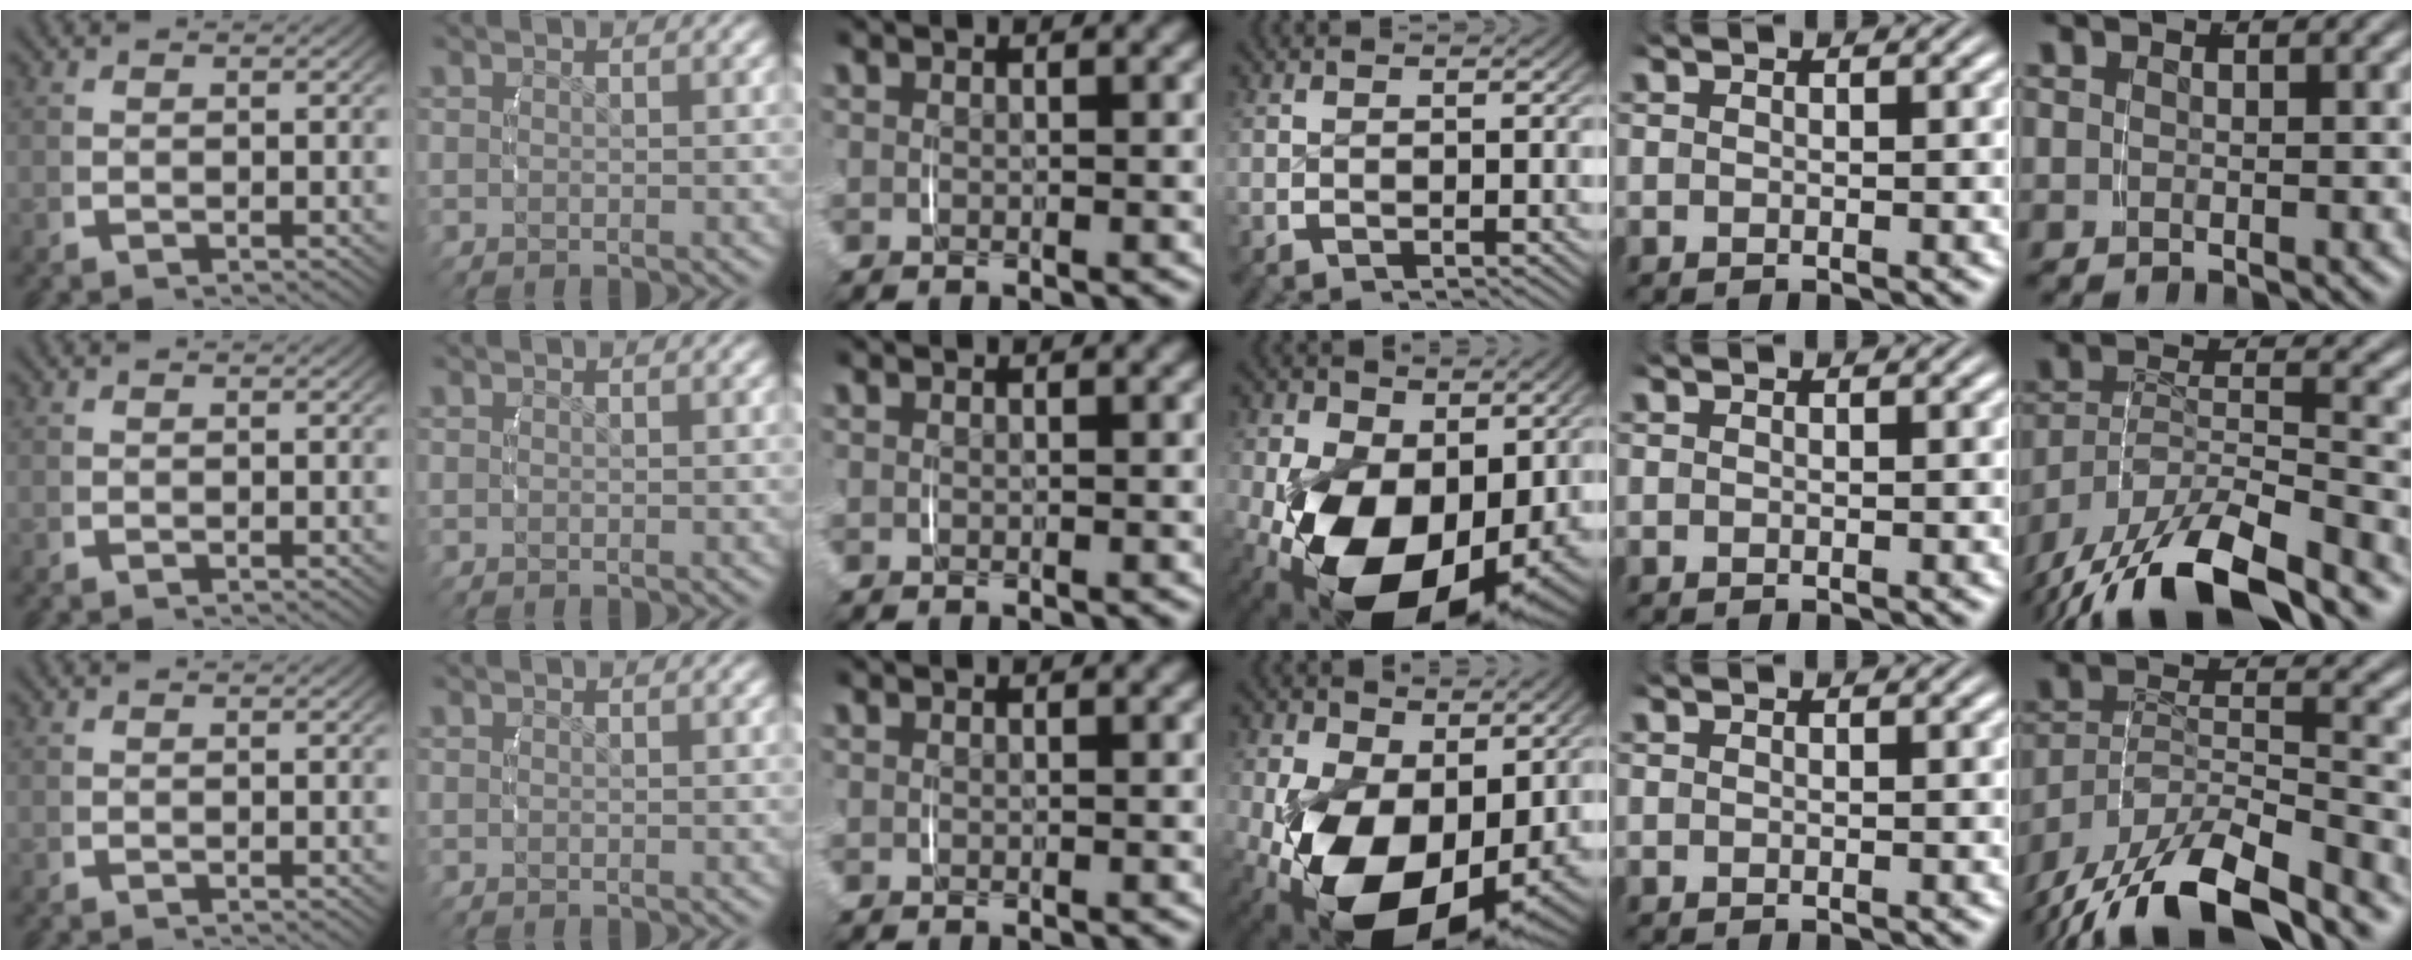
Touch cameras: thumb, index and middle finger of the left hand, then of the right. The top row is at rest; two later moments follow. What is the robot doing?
{"motion": "lift_and_place", "object": "backpack"}